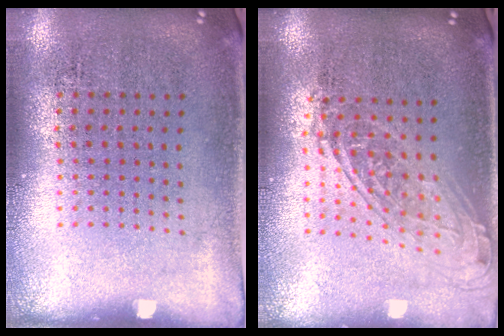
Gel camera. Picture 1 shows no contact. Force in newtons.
{"total": 1.8, "press": 1.4, "slide": 1.1}